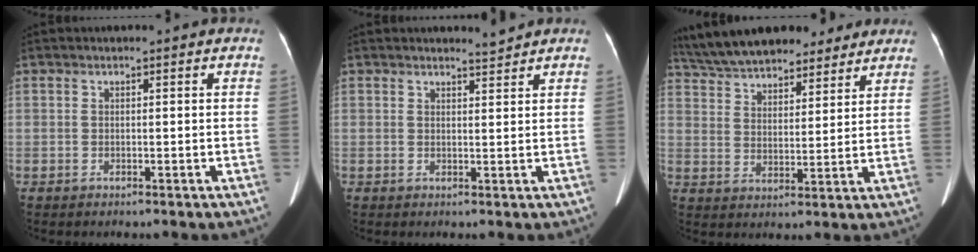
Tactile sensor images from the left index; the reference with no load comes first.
{"total": 1.2, "force": [1.1, -0.4, -0.2], "torque": [-0.001, -0.021, 0.021]}
{"total": 20.9, "force": [17.8, 6.6, 8.9], "torque": [-0.168, 0.034, 0.272]}